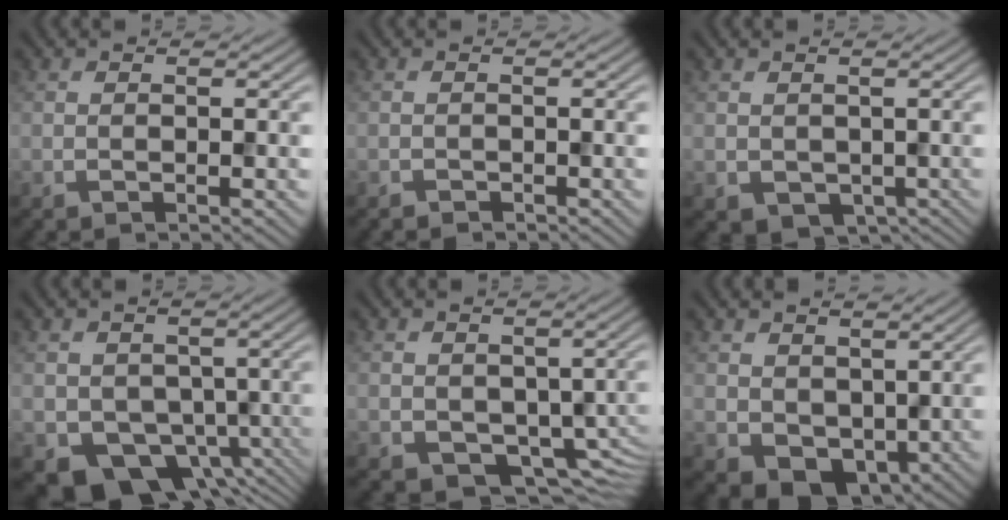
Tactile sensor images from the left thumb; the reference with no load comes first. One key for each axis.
{"total": 0.7, "fx": -0.5, "fy": 0.0, "fz": -0.4, "tx": 0.012, "ty": -0.002, "tz": -0.007}
{"total": 1.9, "fx": 0.1, "fy": 1.8, "fz": 0.6, "tx": -0.017, "ty": -0.017, "tz": 0.013}
{"total": 7.0, "fx": -1.7, "fy": 5.9, "fz": 3.3, "tx": -0.059, "ty": -0.040, "tz": -0.020}
{"total": 5.4, "fx": -1.4, "fy": 4.0, "fz": 3.4, "tx": -0.059, "ty": -0.036, "tz": -0.006}
{"total": 4.8, "fx": 1.0, "fy": 3.9, "fz": 2.6, "tx": -0.053, "ty": -0.021, "tz": 0.028}